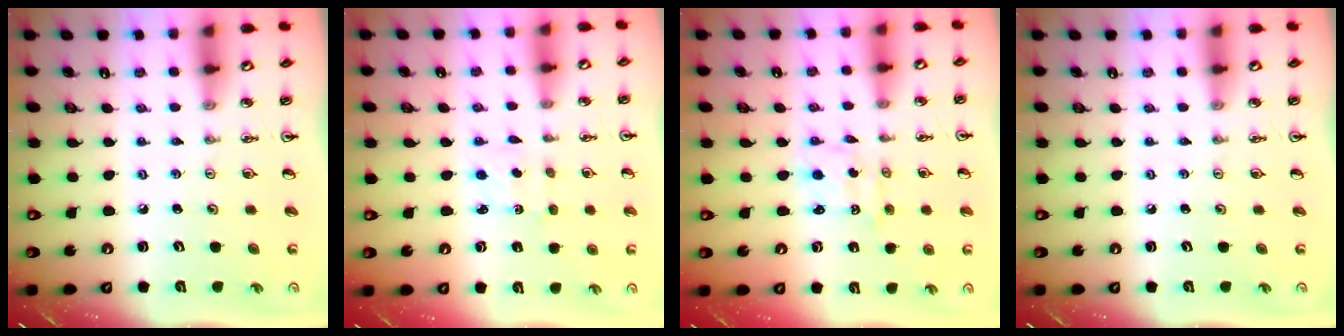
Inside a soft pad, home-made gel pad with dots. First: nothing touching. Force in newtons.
{"total": 1.7, "press": 1.6, "slide": 0.5}
{"total": 0.9, "press": 0.9, "slide": 0.1}
{"total": 0.0}